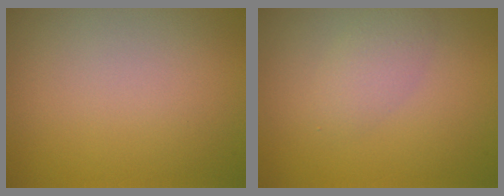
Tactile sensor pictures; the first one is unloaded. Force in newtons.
{"total": 2.1, "press": 2.1, "slide": 0.0}